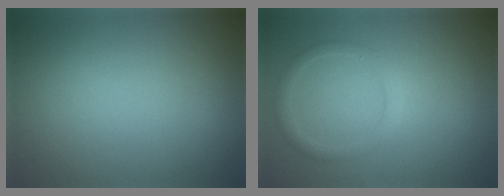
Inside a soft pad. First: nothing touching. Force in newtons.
{"total": 1.6, "press": 1.6, "slide": 0.1}